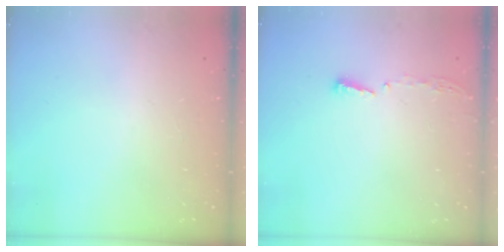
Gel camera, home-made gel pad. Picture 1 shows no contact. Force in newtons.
{"total": 3.8, "press": 3.8, "slide": 0.4}